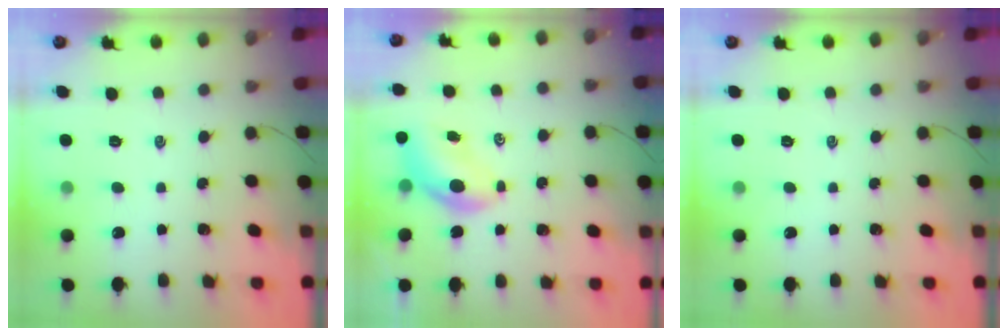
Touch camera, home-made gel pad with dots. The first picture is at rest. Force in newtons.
{"total": 6.5, "press": 6.5, "slide": 0.9}
{"total": 0.0}